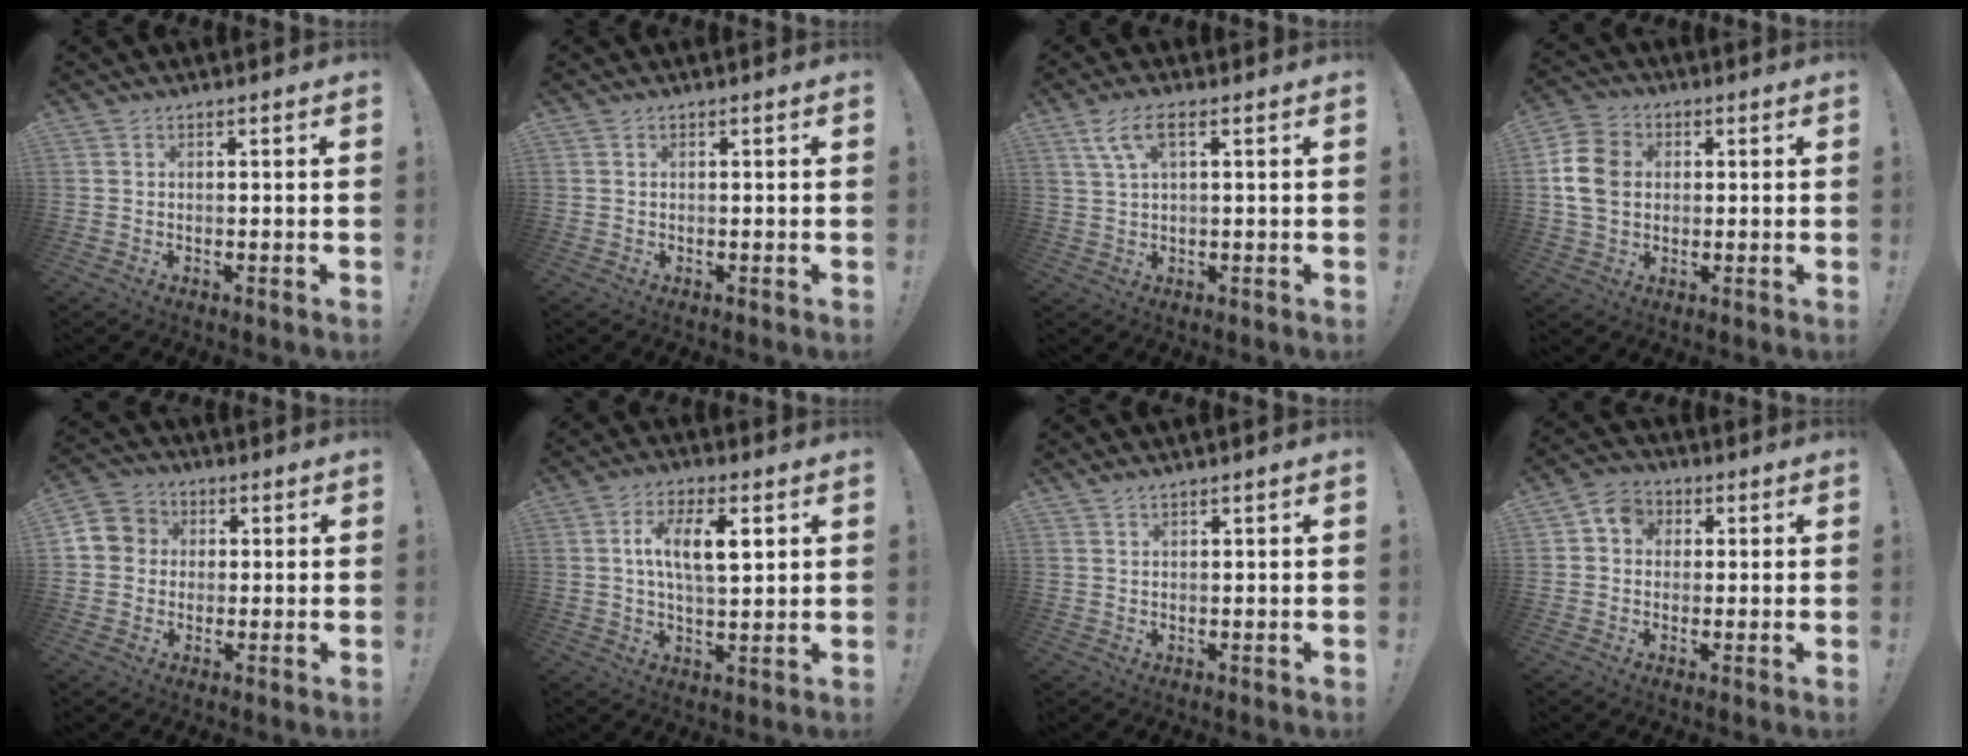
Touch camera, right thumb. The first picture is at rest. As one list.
[{"total": 0.0}, {"total": 7.3, "force": [2.4, 2.3, 6.5], "torque": [-0.123, 0.004, 0.049]}, {"total": 11.2, "force": [1.0, 8.7, 7.0], "torque": [-0.131, 0.015, 0.024]}, {"total": 6.7, "force": [0.6, 6.4, 2.1], "torque": [-0.028, 0.011, 0.014]}, {"total": 10.6, "force": [2.8, 4.3, 9.3], "torque": [-0.157, 0.002, 0.042]}, {"total": 1.4, "force": [1.2, -0.3, 0.6], "torque": [-0.019, -0.001, 0.022]}, {"total": 6.1, "force": [1.1, 5.3, 2.7], "torque": [-0.037, 0.008, 0.022]}]